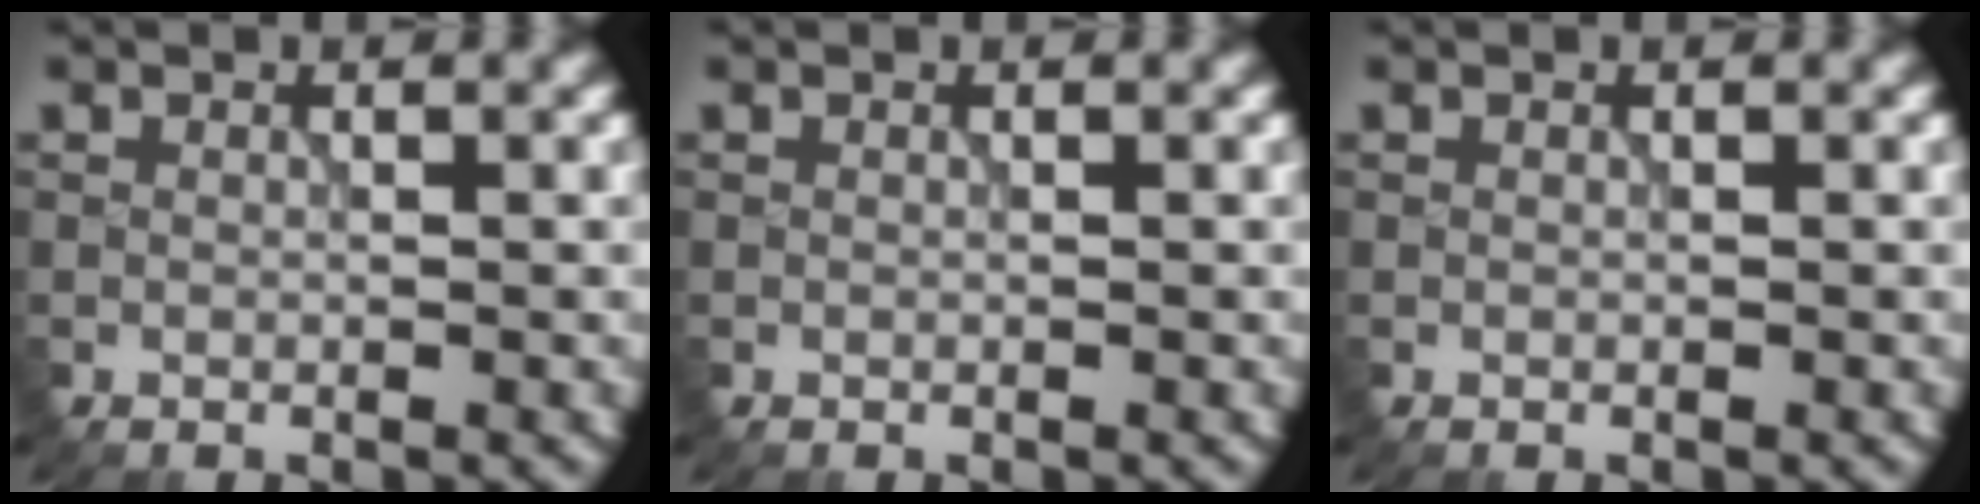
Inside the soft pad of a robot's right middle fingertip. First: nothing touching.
{"total": 0.0}
{"total": 0.0}